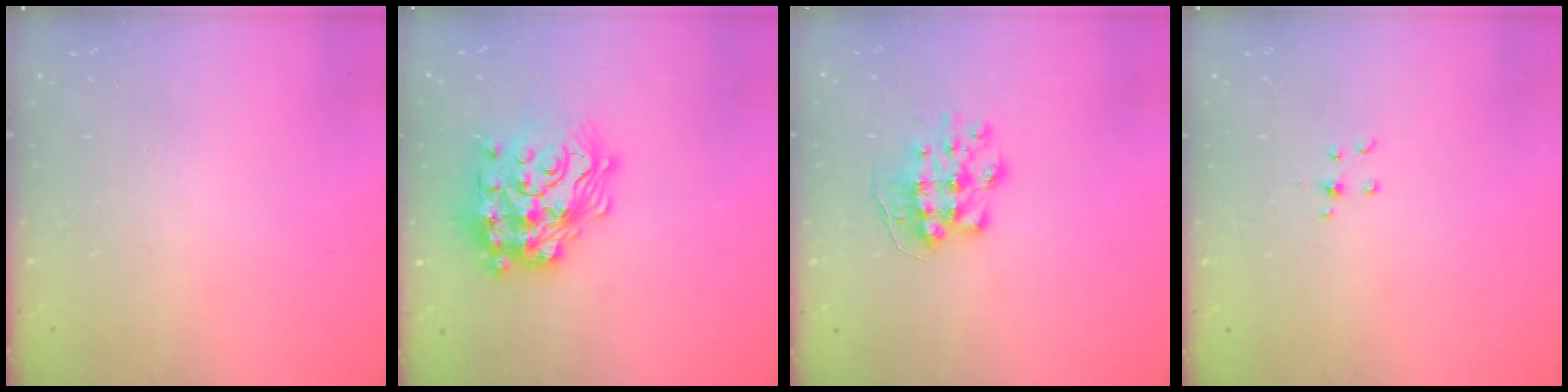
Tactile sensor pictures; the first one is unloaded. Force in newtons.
{"total": 22.8, "press": 22.7, "slide": 1.5}
{"total": 9.1, "press": 9.1, "slide": 0.3}
{"total": 3.3, "press": 3.2, "slide": 1.0}